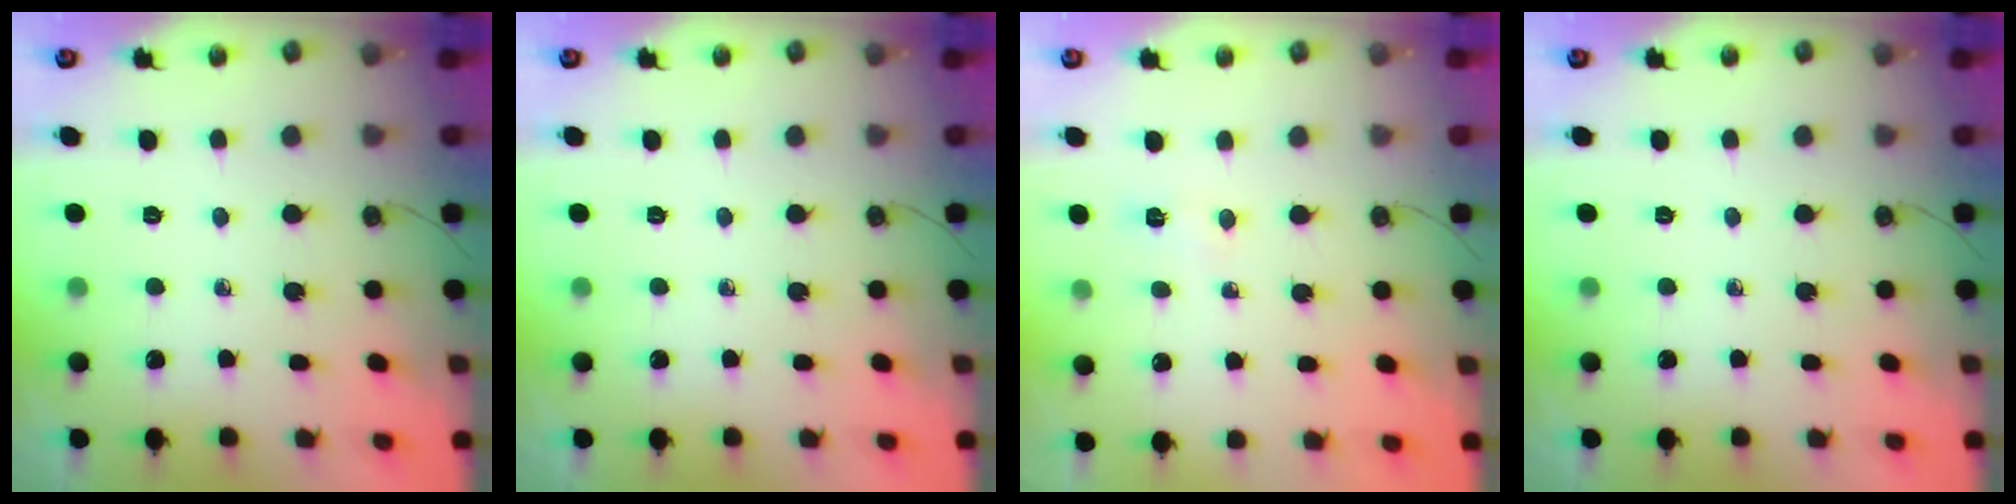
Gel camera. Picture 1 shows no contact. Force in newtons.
{"total": 0.0}
{"total": 2.9, "press": 2.9, "slide": 0.3}
{"total": 0.0}